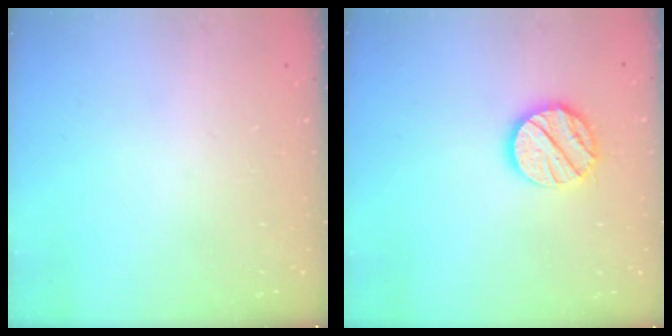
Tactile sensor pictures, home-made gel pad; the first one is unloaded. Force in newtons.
{"total": 13.7, "press": 13.6, "slide": 1.5}